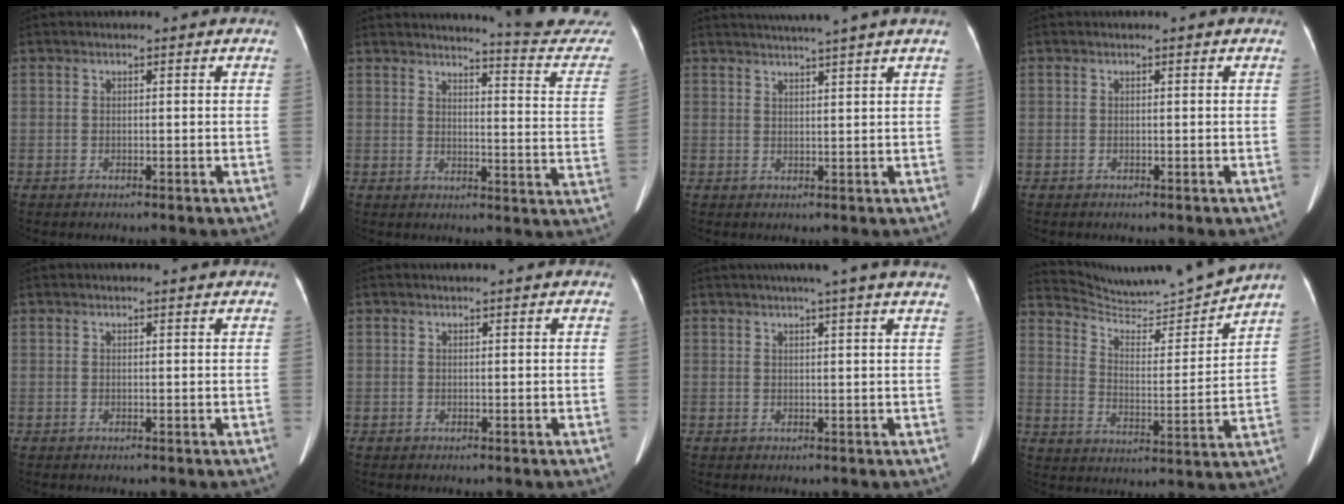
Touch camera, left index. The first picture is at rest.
{"total": 15.4, "force": [15.2, -0.7, 2.2], "torque": [-0.020, -0.123, 0.154]}
{"total": 5.4, "force": [4.9, -1.2, 2.1], "torque": [-0.029, 0.012, 0.066]}
{"total": 0.0}
{"total": 1.9, "force": [1.8, 0.0, 0.5], "torque": [-0.010, 0.005, 0.020]}
{"total": 2.1, "force": [1.9, 0.3, 0.8], "torque": [-0.014, 0.022, 0.022]}
{"total": 10.1, "force": [8.5, -0.1, 5.3], "torque": [-0.071, 0.023, 0.088]}
{"total": 13.9, "force": [13.6, -1.8, 2.3], "torque": [-0.049, -0.035, 0.213]}